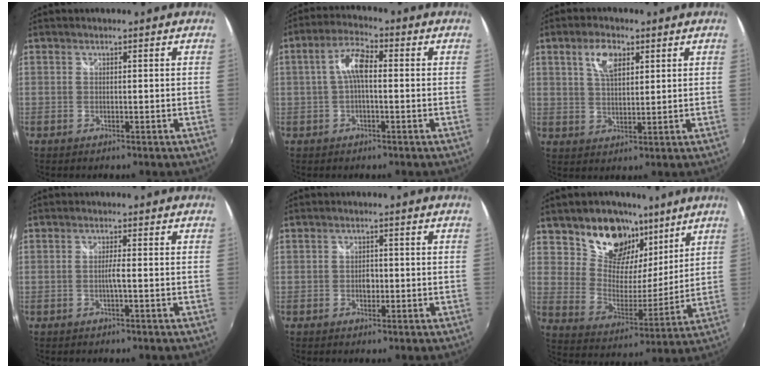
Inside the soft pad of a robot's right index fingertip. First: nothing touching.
{"total": 5.8, "force": [0.0, 2.0, 5.5], "torque": [-0.110, 0.018, -0.001]}
{"total": 6.0, "force": [2.9, 2.9, 4.5], "torque": [-0.080, 0.009, 0.053]}
{"total": 1.7, "force": [-0.5, -0.4, 1.5], "torque": [-0.027, -0.001, -0.012]}
{"total": 1.9, "force": [-0.5, 1.4, 1.3], "torque": [-0.023, 0.002, -0.009]}
{"total": 15.9, "force": [10.3, 10.2, 6.5], "torque": [-0.124, 0.004, 0.181]}